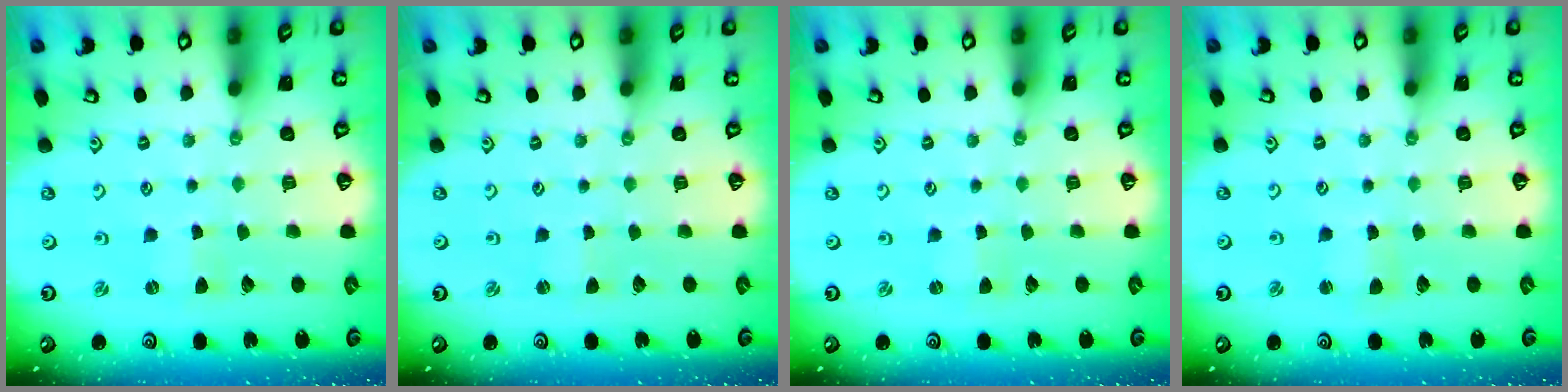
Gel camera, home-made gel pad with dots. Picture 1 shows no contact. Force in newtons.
{"total": 0.0}
{"total": 0.0}
{"total": 1.5, "press": 1.5, "slide": 0.3}